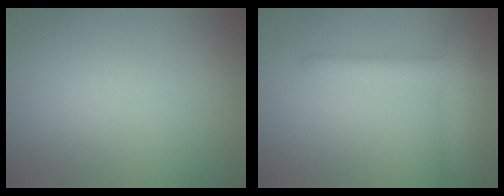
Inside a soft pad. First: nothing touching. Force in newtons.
{"total": 3.3, "press": 3.3, "slide": 0.2}